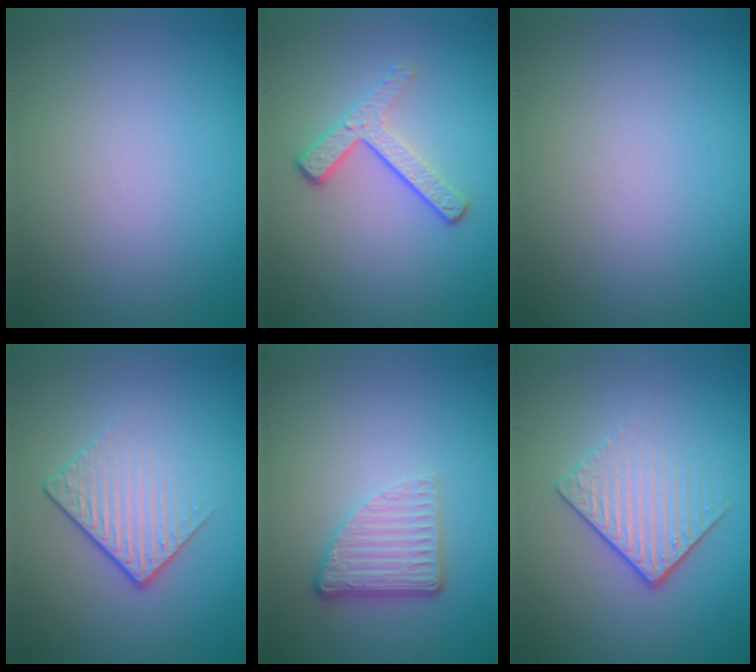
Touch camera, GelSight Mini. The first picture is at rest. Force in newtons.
{"total": 3.3, "press": 2.4, "slide": 2.3}
{"total": 0.0}
{"total": 4.2, "press": 2.6, "slide": 3.3}
{"total": 3.7, "press": 2.6, "slide": 2.7}
{"total": 4.2, "press": 2.7, "slide": 3.3}